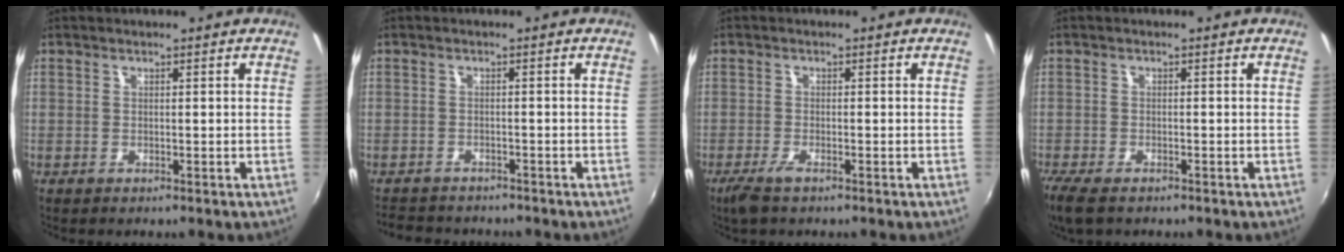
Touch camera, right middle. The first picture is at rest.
{"total": 6.3, "force": [-5.8, 1.7, 1.7], "torque": [-0.050, -0.009, -0.091]}
{"total": 3.3, "force": [-2.3, 0.7, 2.3], "torque": [-0.057, -0.010, -0.045]}
{"total": 5.7, "force": [-4.3, 1.8, 3.3], "torque": [-0.083, -0.025, -0.080]}